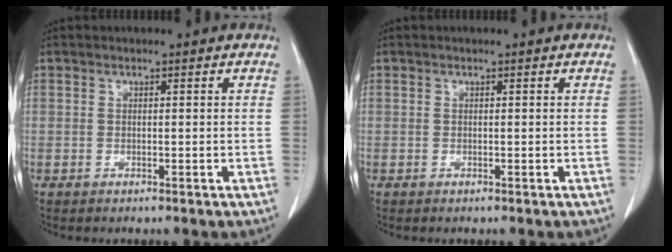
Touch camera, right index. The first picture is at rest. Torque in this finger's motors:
{"motor_torque": [0.00, 0.00, 0.00, 0.00]}